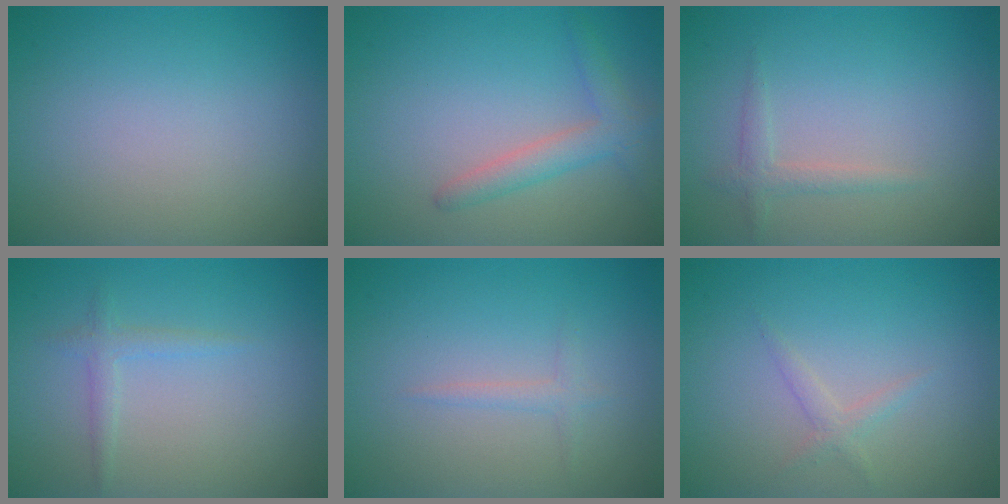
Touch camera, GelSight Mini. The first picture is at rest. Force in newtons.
{"total": 2.6, "press": 2.5, "slide": 0.1}
{"total": 1.3, "press": 1.3, "slide": 0.1}
{"total": 1.4, "press": 1.4, "slide": 0.1}
{"total": 1.3, "press": 1.3, "slide": 0.0}
{"total": 1.2, "press": 1.2, "slide": 0.1}